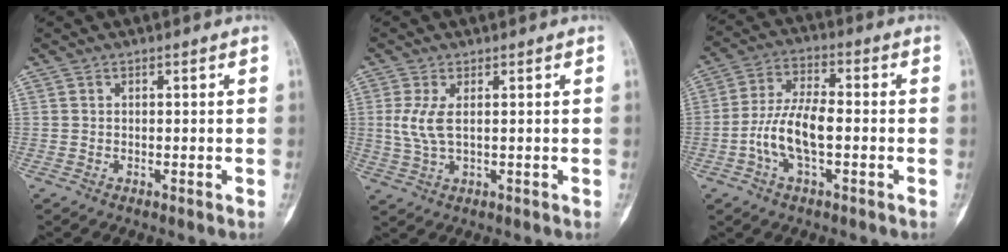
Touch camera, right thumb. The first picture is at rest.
{"total": 4.9, "force": [0.7, 2.0, 4.4], "torque": [-0.113, -0.004, 0.021]}
{"total": 10.2, "force": [-2.2, 4.5, 8.9], "torque": [-0.182, 0.030, -0.047]}